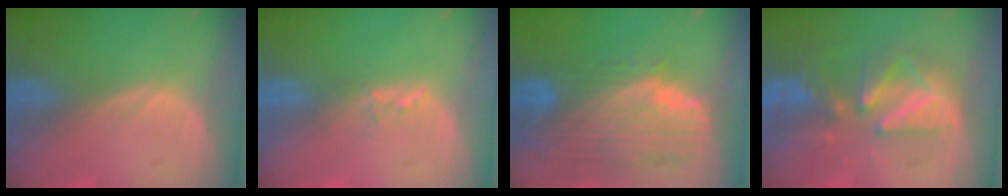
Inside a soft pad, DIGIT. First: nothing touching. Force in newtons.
{"total": 1.2, "press": 1.1, "slide": 0.2}
{"total": 11.1, "press": 9.5, "slide": 5.7}
{"total": 8.4, "press": 8.0, "slide": 2.4}